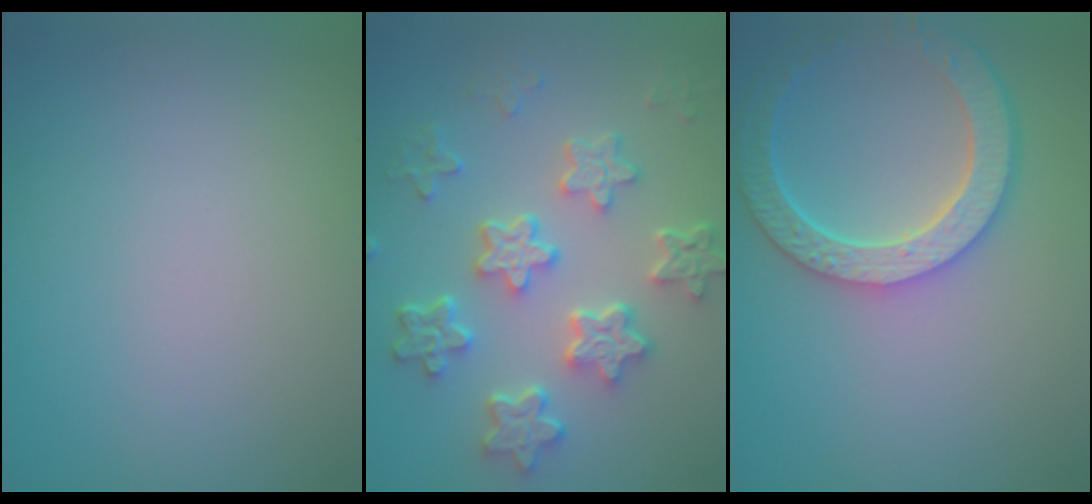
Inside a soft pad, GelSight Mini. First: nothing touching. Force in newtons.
{"total": 6.4, "press": 4.9, "slide": 4.2}
{"total": 5.9, "press": 5.0, "slide": 3.2}